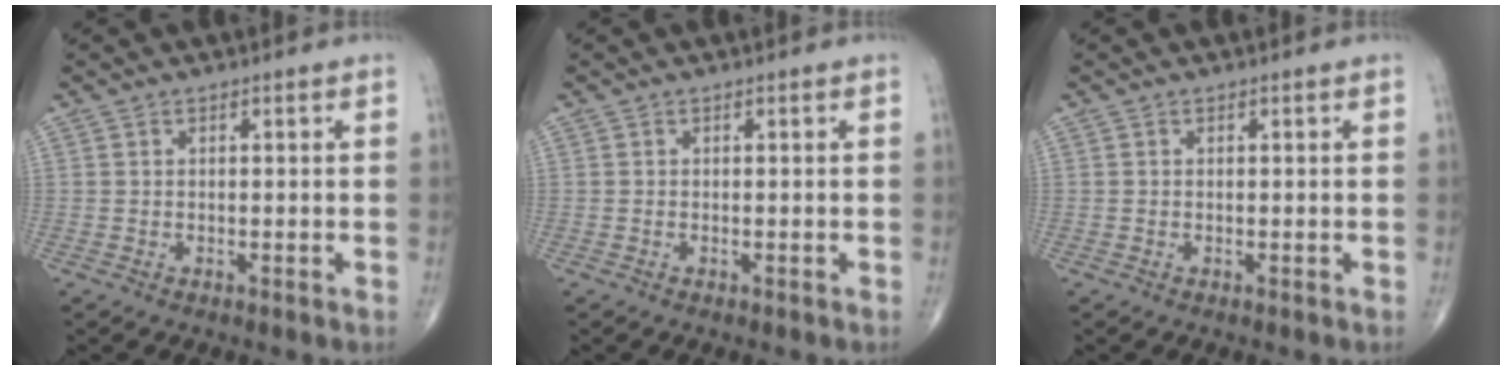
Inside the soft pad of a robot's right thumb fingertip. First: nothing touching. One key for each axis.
{"total": 0.0}
{"total": 0.0}